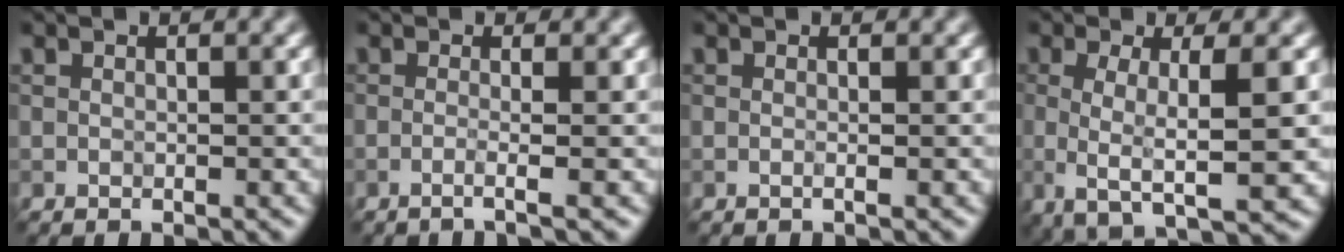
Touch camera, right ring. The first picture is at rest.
{"total": 2.2, "force": [-0.4, 0.8, 2.0], "torque": [-0.015, -0.008, -0.030]}
{"total": 0.8, "force": [-0.1, 0.3, 0.7], "torque": [-0.010, -0.007, -0.007]}
{"total": 5.7, "force": [-0.5, 1.6, 5.5], "torque": [-0.085, -0.007, -0.012]}